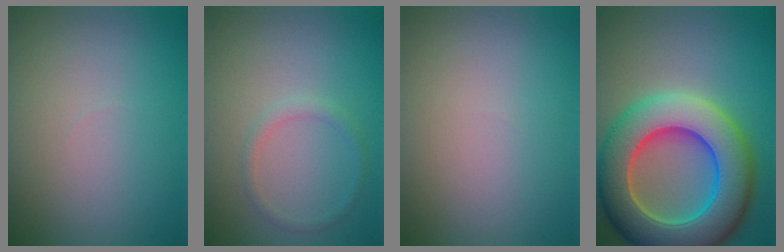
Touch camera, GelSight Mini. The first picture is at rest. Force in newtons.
{"total": 1.2, "press": 1.2, "slide": 0.0}
{"total": 0.0}
{"total": 12.2, "press": 12.2, "slide": 0.9}